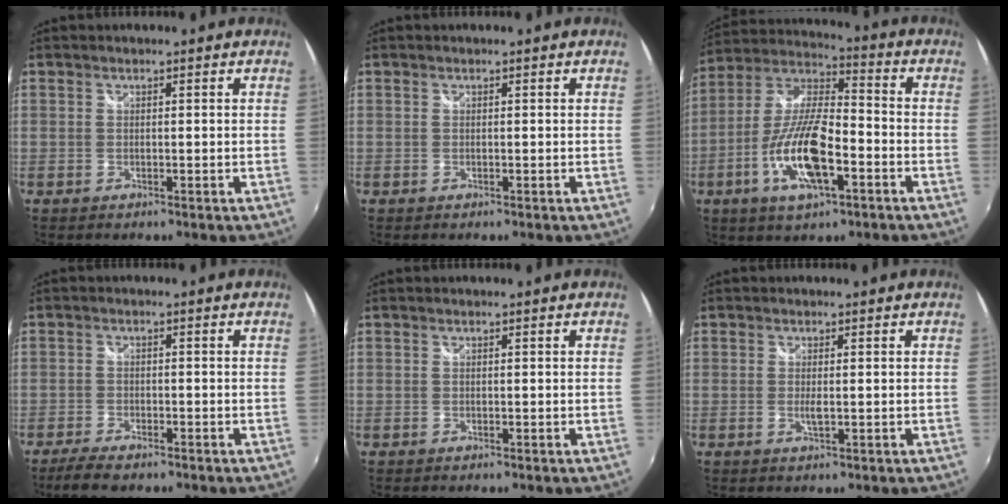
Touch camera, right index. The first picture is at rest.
{"total": 0.0}
{"total": 15.7, "force": [-5.7, 5.3, 13.7], "torque": [-0.282, -0.009, -0.110]}
{"total": 5.6, "force": [-4.4, 1.4, 3.1], "torque": [-0.079, -0.016, -0.080]}
{"total": 0.0}
{"total": 1.7, "force": [-0.1, 0.2, 1.7], "torque": [-0.032, -0.005, -0.003]}